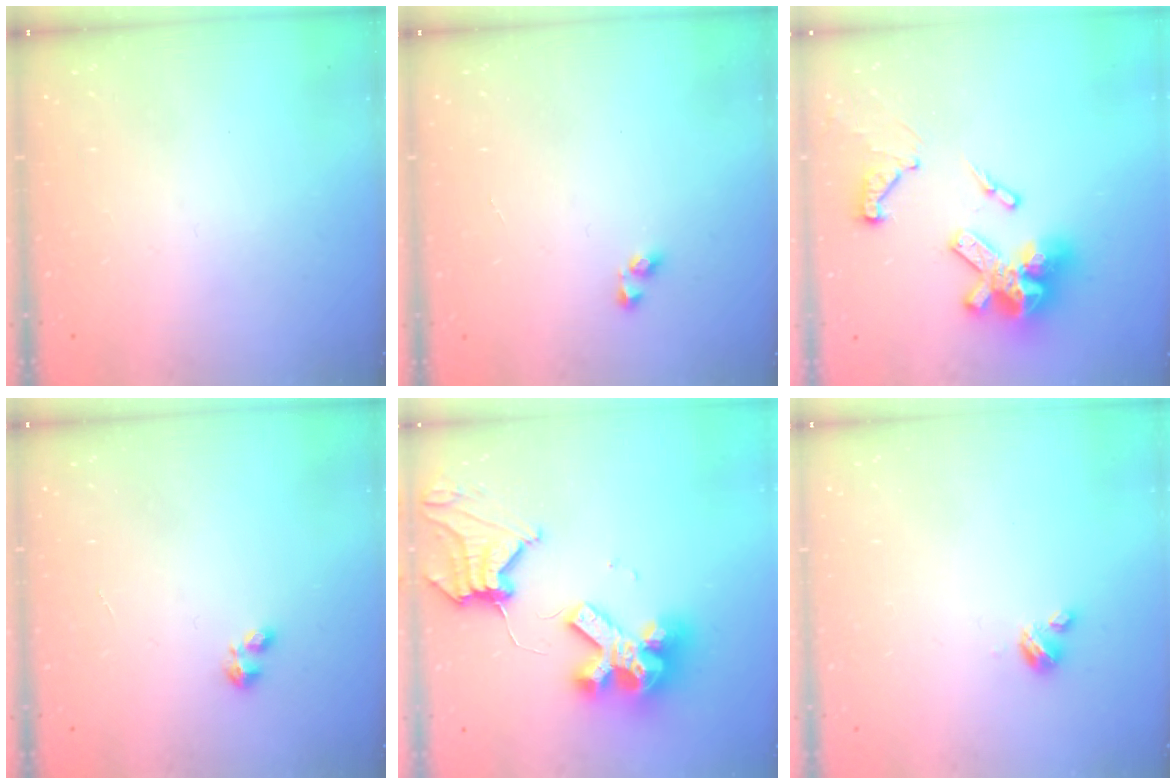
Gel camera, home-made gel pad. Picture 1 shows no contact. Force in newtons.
{"total": 2.9, "press": 2.9, "slide": 0.2}
{"total": 18.8, "press": 18.8, "slide": 1.6}
{"total": 2.2, "press": 2.2, "slide": 0.4}
{"total": 16.6, "press": 16.5, "slide": 1.4}
{"total": 2.7, "press": 2.7, "slide": 0.3}